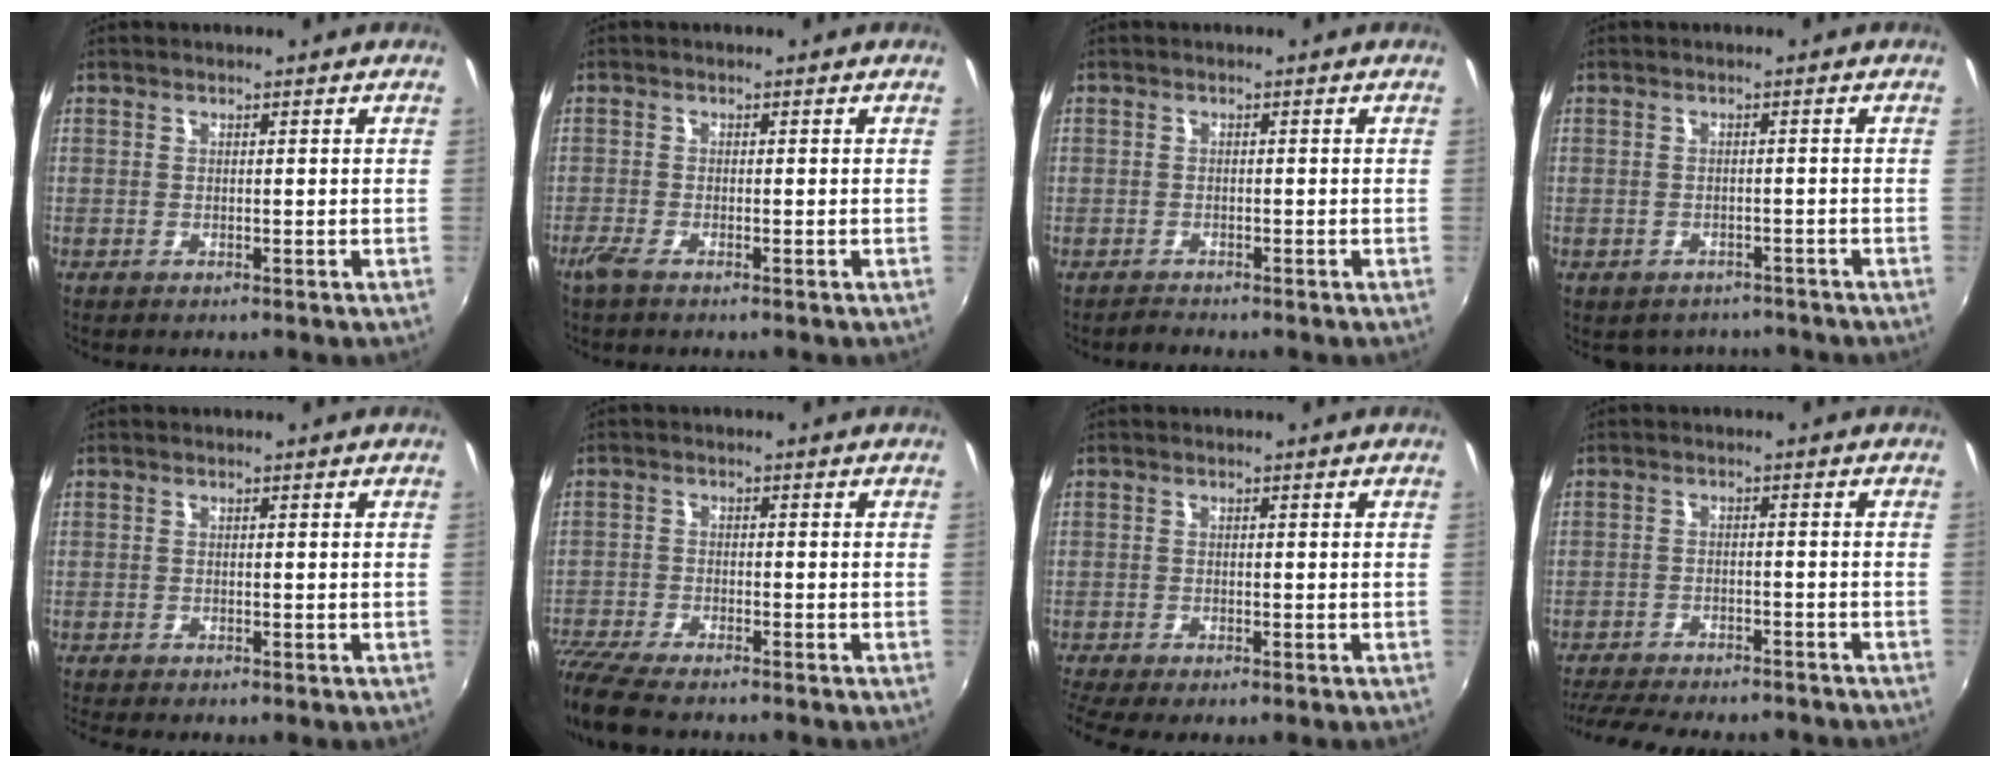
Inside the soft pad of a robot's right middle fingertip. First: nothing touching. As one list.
[{"total": 2.1, "force": [-1.6, 0.3, 1.3], "torque": [-0.031, -0.008, -0.033]}, {"total": 1.4, "force": [-1.3, 0.6, -0.3], "torque": [0.000, 0.005, -0.023]}, {"total": 4.5, "force": [-3.9, 2.3, 0.8], "torque": [-0.021, -0.011, -0.048]}, {"total": 2.3, "force": [-1.9, 0.5, 1.3], "torque": [-0.024, -0.014, -0.028]}, {"total": 9.3, "force": [-8.1, 1.5, 4.2], "torque": [-0.115, -0.035, -0.151]}, {"total": 5.0, "force": [-3.8, 1.0, 3.1], "torque": [-0.075, -0.029, -0.066]}, {"total": 14.9, "force": [-13.0, 3.7, 6.4], "torque": [-0.140, -0.026, -0.188]}]